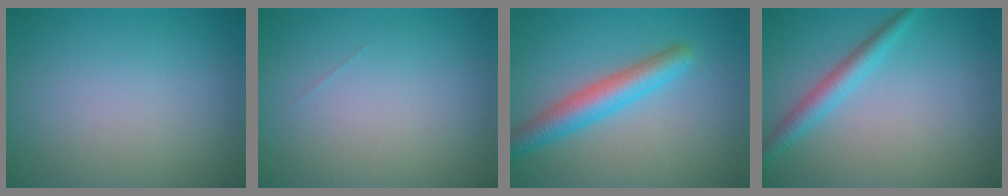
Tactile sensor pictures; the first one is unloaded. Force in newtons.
{"total": 0.0}
{"total": 4.4, "press": 4.4, "slide": 0.1}
{"total": 2.6, "press": 2.6, "slide": 0.1}